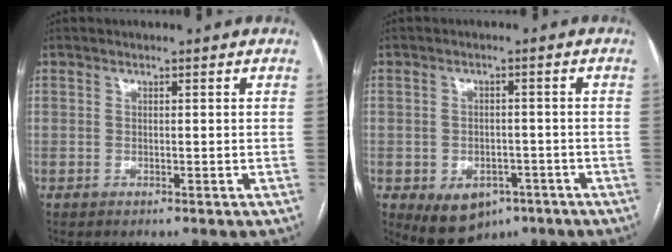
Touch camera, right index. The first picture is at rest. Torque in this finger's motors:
{"motor_torque": [1.04, -1.10, 0.18, 0.00]}